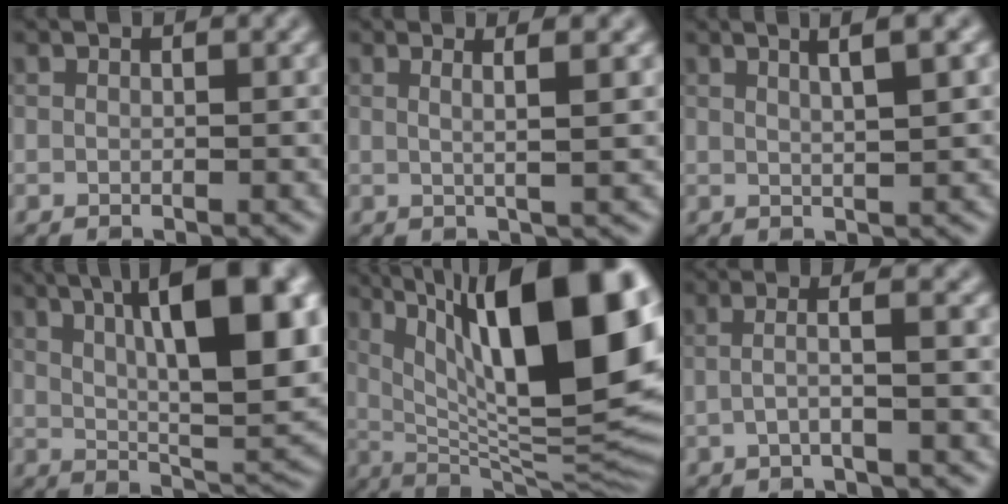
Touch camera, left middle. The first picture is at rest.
{"total": 2.7, "force": [0.5, 0.6, 2.6], "torque": [-0.040, 0.011, 0.000]}
{"total": 3.0, "force": [1.1, 0.6, 2.7], "torque": [-0.024, 0.014, 0.010]}
{"total": 12.5, "force": [4.0, 3.6, 11.3], "torque": [-0.157, 0.006, 0.073]}
{"total": 17.7, "force": [5.3, 5.9, 15.9], "torque": [-0.236, 0.020, 0.104]}
{"total": 2.7, "force": [-1.1, 0.5, 2.3], "torque": [-0.037, 0.010, -0.024]}